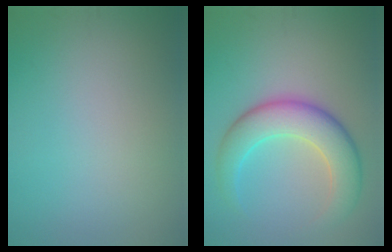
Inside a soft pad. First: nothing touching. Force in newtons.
{"total": 6.7, "press": 6.7, "slide": 0.1}